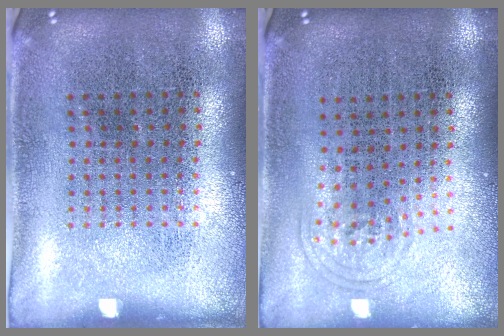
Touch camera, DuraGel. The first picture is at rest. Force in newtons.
{"total": 0.9, "press": 0.6, "slide": 0.7}